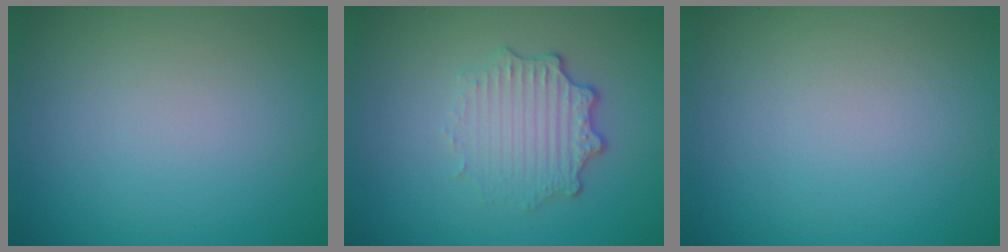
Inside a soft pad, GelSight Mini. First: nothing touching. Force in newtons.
{"total": 3.6, "press": 2.8, "slide": 2.2}
{"total": 0.0}